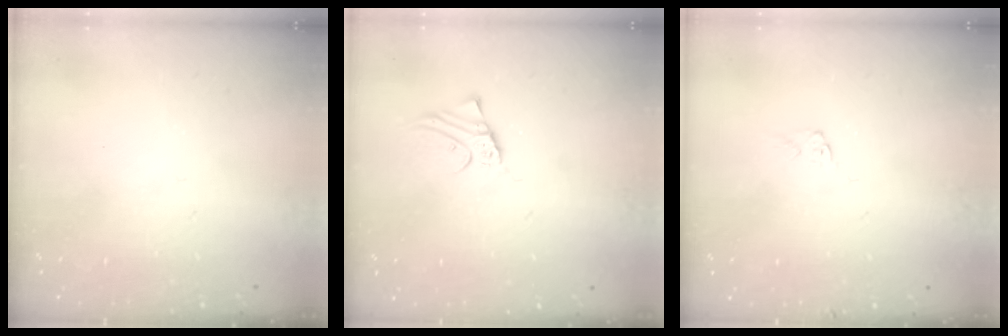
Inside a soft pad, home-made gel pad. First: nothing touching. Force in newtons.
{"total": 2.1, "press": 2.1, "slide": 0.1}
{"total": 3.9, "press": 3.9, "slide": 0.1}